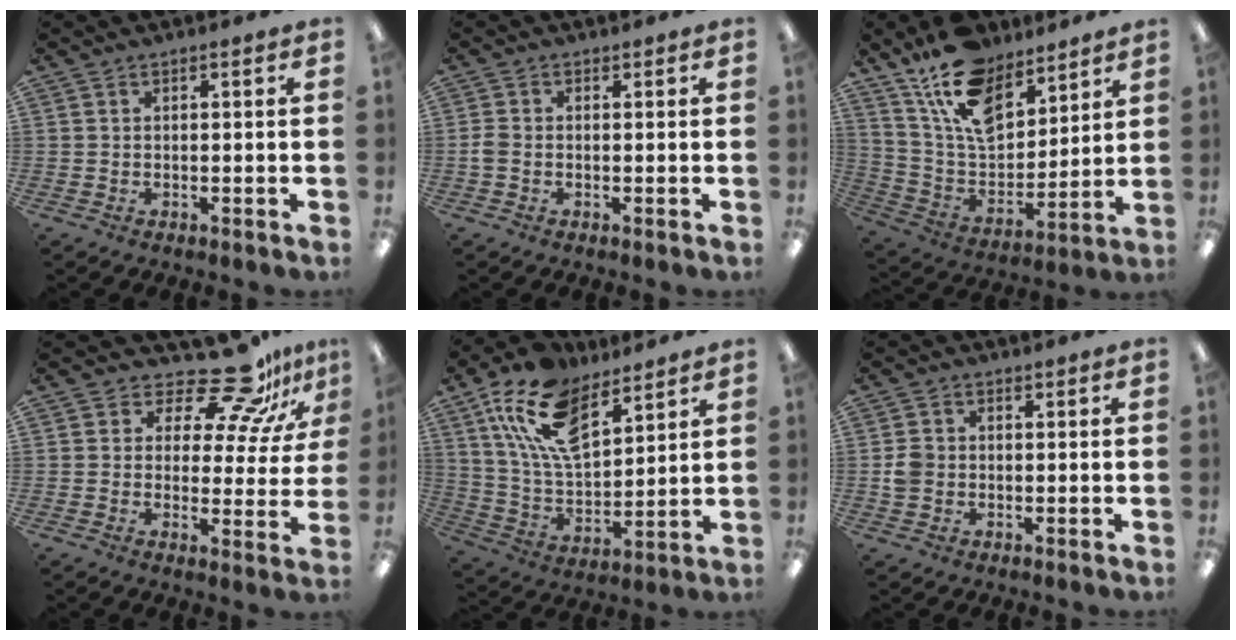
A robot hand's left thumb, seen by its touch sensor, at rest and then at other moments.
{"total": 2.4, "force": [-0.5, 1.8, 1.6], "torque": [-0.032, 0.002, -0.010]}
{"total": 16.7, "force": [11.8, 8.7, 8.0], "torque": [-0.155, -0.061, 0.219]}
{"total": 15.4, "force": [12.4, 5.2, 7.4], "torque": [-0.121, -0.090, 0.213]}
{"total": 17.7, "force": [10.4, 9.1, 11.0], "torque": [-0.224, -0.031, 0.192]}
{"total": 3.8, "force": [-0.1, 3.6, 1.4], "torque": [-0.018, 0.006, -0.003]}